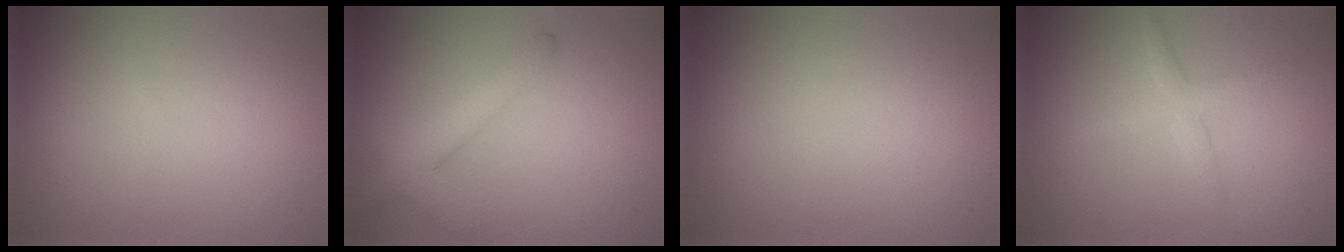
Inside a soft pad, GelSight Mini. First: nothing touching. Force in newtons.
{"total": 2.2, "press": 2.2, "slide": 0.2}
{"total": 0.0}
{"total": 2.0, "press": 2.0, "slide": 0.1}